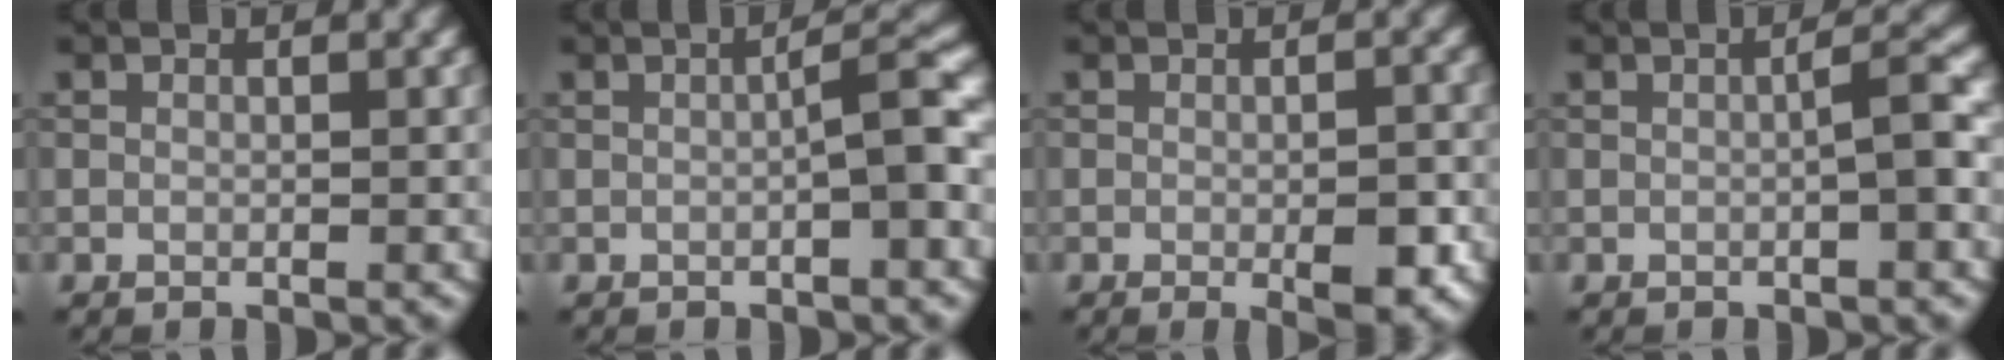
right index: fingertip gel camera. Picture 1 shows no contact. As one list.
[{"total": 2.9, "force": [-0.7, 0.2, 2.9], "torque": [-0.043, 0.018, -0.014]}, {"total": 3.4, "force": [-1.0, 0.8, 3.1], "torque": [-0.048, -0.005, -0.011]}, {"total": 2.4, "force": [-0.4, 0.2, 2.3], "torque": [-0.035, 0.012, -0.011]}]